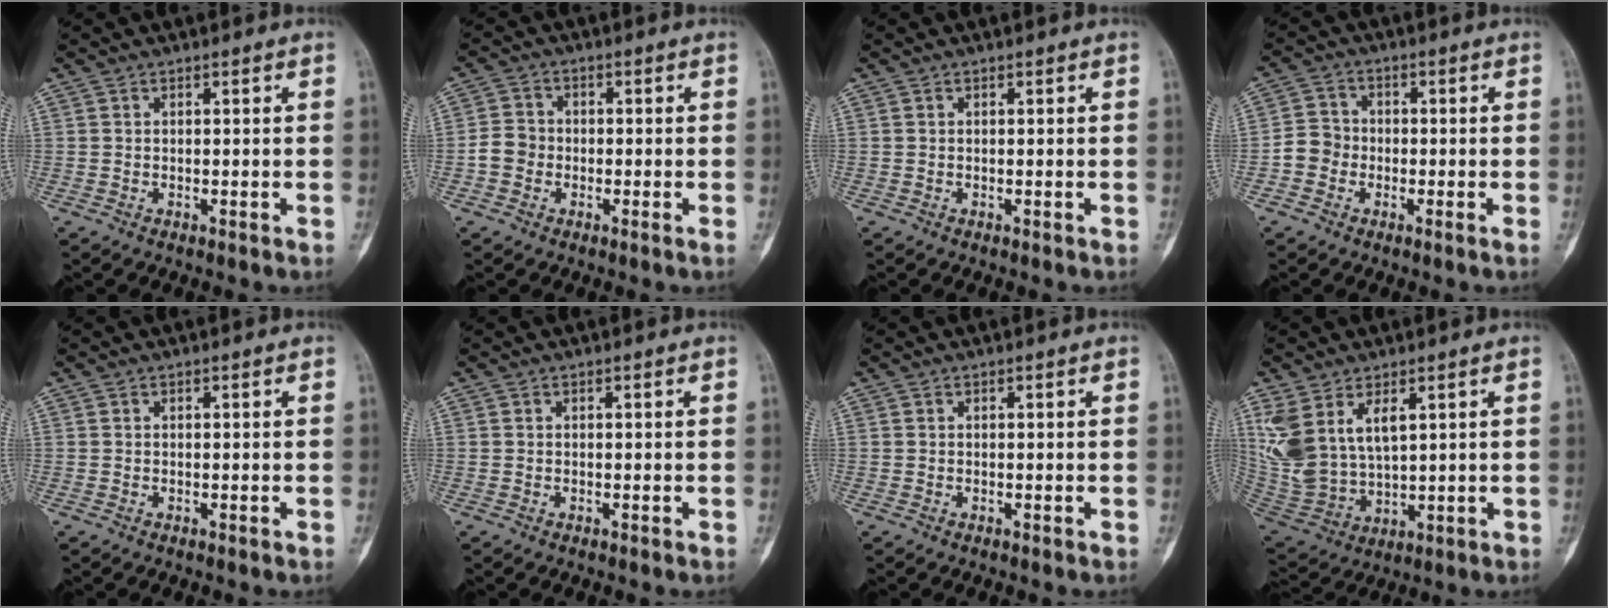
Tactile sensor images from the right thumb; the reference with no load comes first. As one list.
[{"total": 3.8, "force": [-1.2, 3.1, 1.9], "torque": [-0.027, 0.011, -0.033]}, {"total": 0.0}, {"total": 4.3, "force": [-1.6, 3.6, 1.7], "torque": [-0.017, 0.014, -0.042]}, {"total": 0.0}, {"total": 0.0}, {"total": 0.0}, {"total": 13.1, "force": [5.4, 7.5, 9.2], "torque": [-0.188, -0.017, 0.132]}]